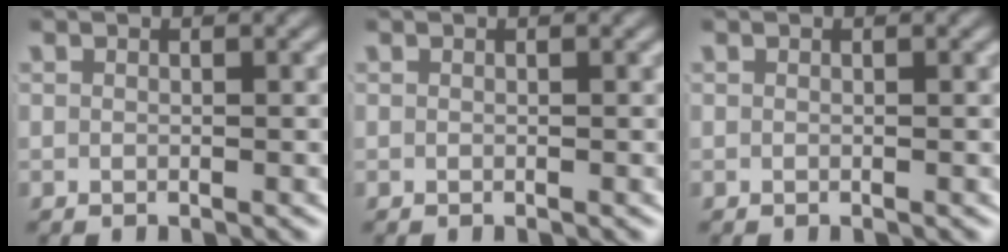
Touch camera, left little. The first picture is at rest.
{"total": 0.0}
{"total": 0.0}